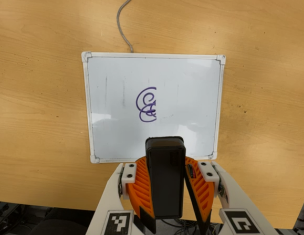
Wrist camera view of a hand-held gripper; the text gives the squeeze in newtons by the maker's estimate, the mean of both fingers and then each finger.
{"total": 10.9, "left": 10.4, "right": 11.5}